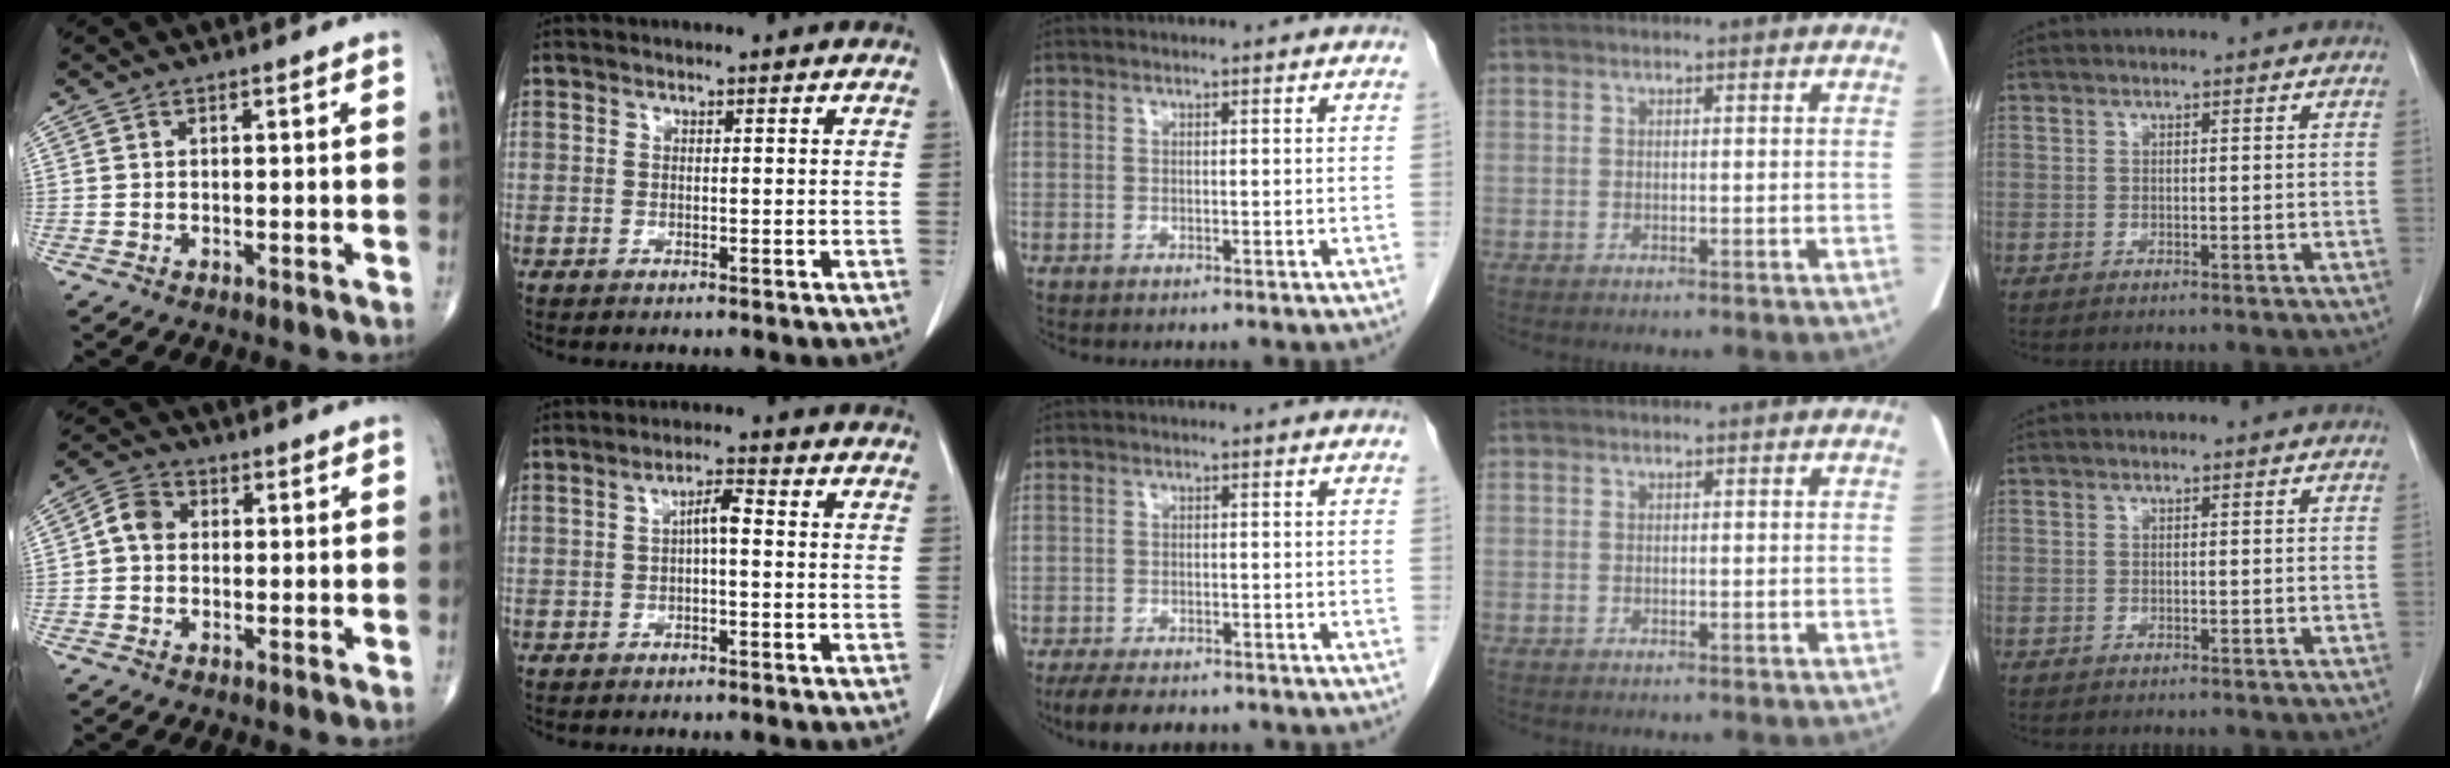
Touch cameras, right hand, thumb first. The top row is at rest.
{"thumb": {"total": 4.6, "force": [0.0, 3.8, 2.6], "torque": [-0.038, 0.014, -0.009]}, "index": {"total": 3.2, "force": [-0.1, 0.7, 3.1], "torque": [-0.053, 0.010, -0.002]}, "middle": {"total": 7.2, "force": [-5.9, 2.5, 3.3], "torque": [-0.050, -0.008, -0.085]}}